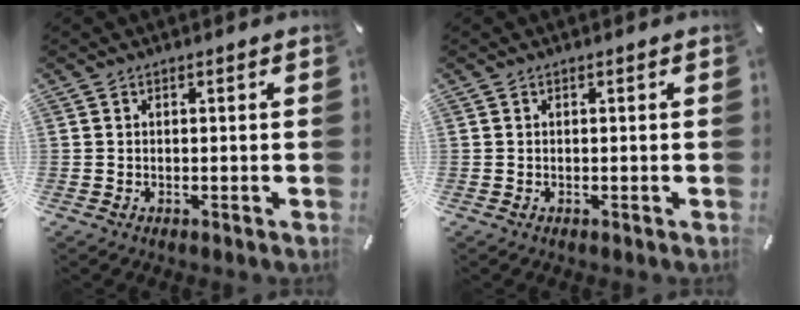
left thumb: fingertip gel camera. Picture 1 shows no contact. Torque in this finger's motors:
{"motor_torque": [0.00, 0.00, -0.01, -0.01, 0.00]}